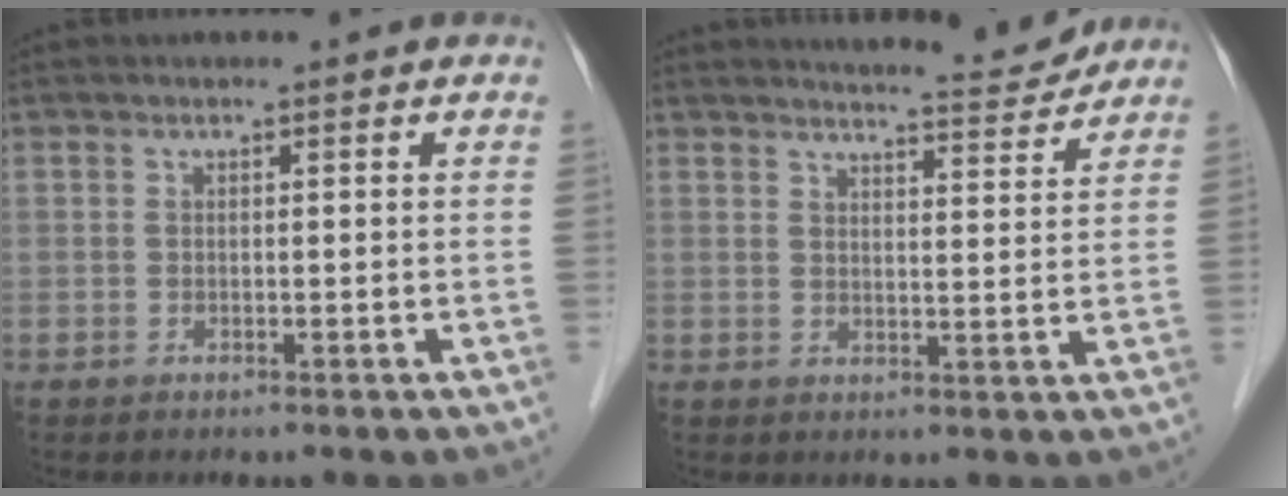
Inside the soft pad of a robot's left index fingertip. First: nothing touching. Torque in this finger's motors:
{"motor_torque": [0.40, -0.42, 0.05, 0.00]}